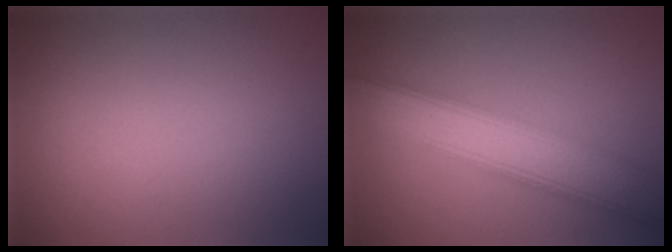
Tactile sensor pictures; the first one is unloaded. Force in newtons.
{"total": 7.0, "press": 7.0, "slide": 0.3}